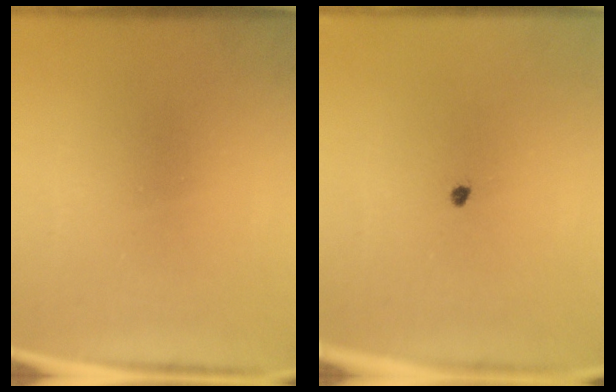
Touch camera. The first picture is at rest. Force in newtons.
{"total": 0.7}